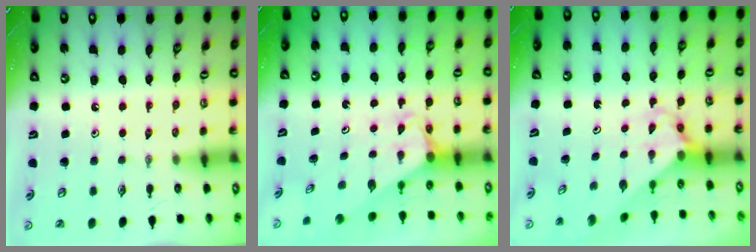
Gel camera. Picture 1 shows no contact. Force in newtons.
{"total": 1.8, "press": 1.8, "slide": 0.1}
{"total": 3.6, "press": 3.6, "slide": 0.3}